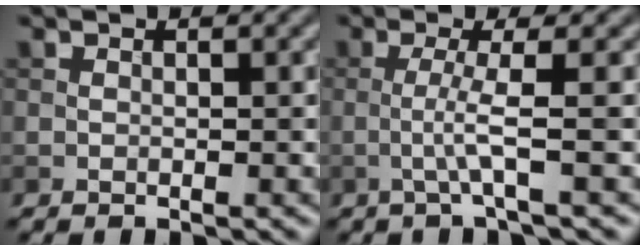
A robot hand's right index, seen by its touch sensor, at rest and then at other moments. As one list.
[{"total": 2.9, "force": [-0.6, 0.2, 2.9], "torque": [-0.057, 0.002, -0.019]}]